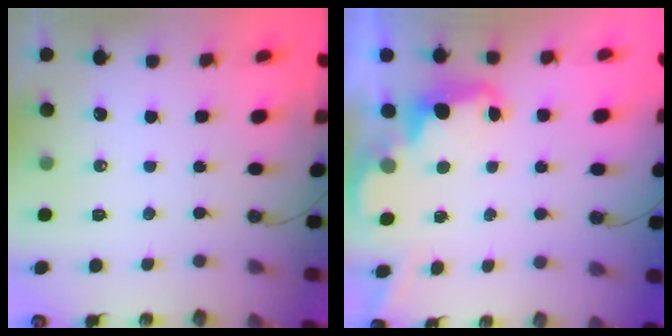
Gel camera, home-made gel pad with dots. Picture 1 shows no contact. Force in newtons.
{"total": 2.4, "press": 2.3, "slide": 0.7}